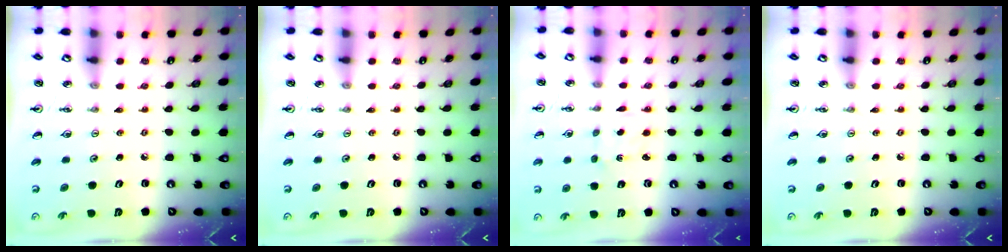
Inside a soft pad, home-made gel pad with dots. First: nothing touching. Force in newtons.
{"total": 0.0}
{"total": 2.0, "press": 2.0, "slide": 0.4}
{"total": 0.0}